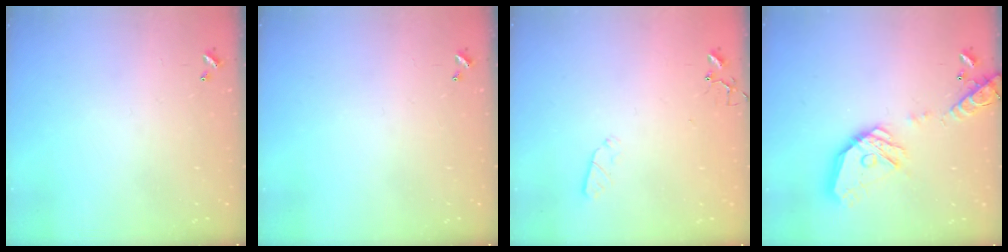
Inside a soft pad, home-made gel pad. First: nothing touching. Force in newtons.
{"total": 0.0}
{"total": 2.9, "press": 2.8, "slide": 0.5}
{"total": 19.0, "press": 18.9, "slide": 2.0}